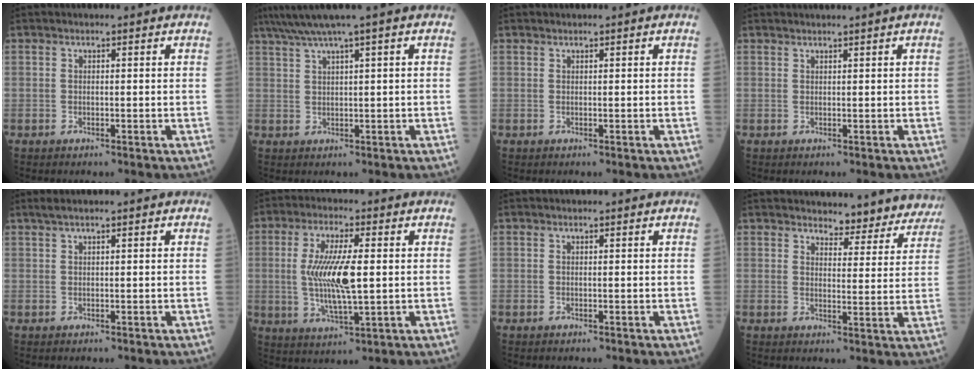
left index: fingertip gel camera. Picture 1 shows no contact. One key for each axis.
{"total": 5.2, "fx": 3.7, "fy": -1.2, "fz": 3.3, "tx": -0.068, "ty": 0.024, "tz": 0.077}
{"total": 0.0}
{"total": 1.5, "fx": 1.4, "fy": -0.5, "fz": 0.4, "tx": -0.002, "ty": 0.007, "tz": 0.031}
{"total": 2.2, "fx": 1.8, "fy": 0.1, "fz": 1.3, "tx": -0.025, "ty": 0.027, "tz": 0.035}
{"total": 10.1, "fx": 0.4, "fy": 1.9, "fz": 9.9, "tx": -0.206, "ty": -0.004, "tz": 0.013}
{"total": 0.0}
{"total": 11.3, "fx": 10.8, "fy": 3.0, "fz": 0.9, "tx": 0.024, "ty": -0.022, "tz": 0.106}